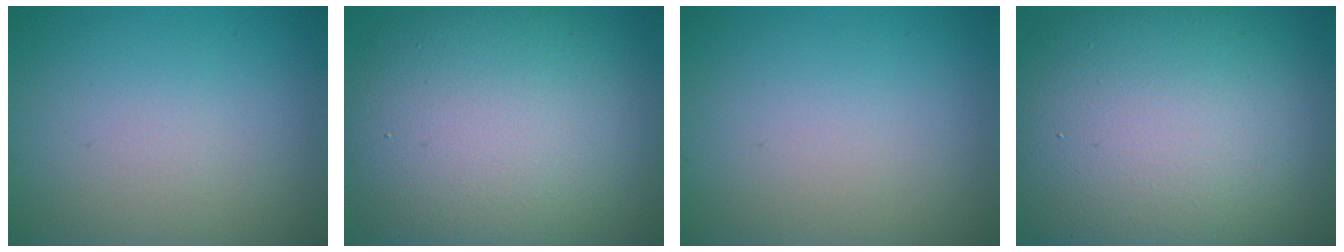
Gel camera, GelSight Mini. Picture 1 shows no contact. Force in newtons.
{"total": 14.1, "press": 14.1, "slide": 1.0}
{"total": 0.0}
{"total": 16.1, "press": 16.1, "slide": 0.9}